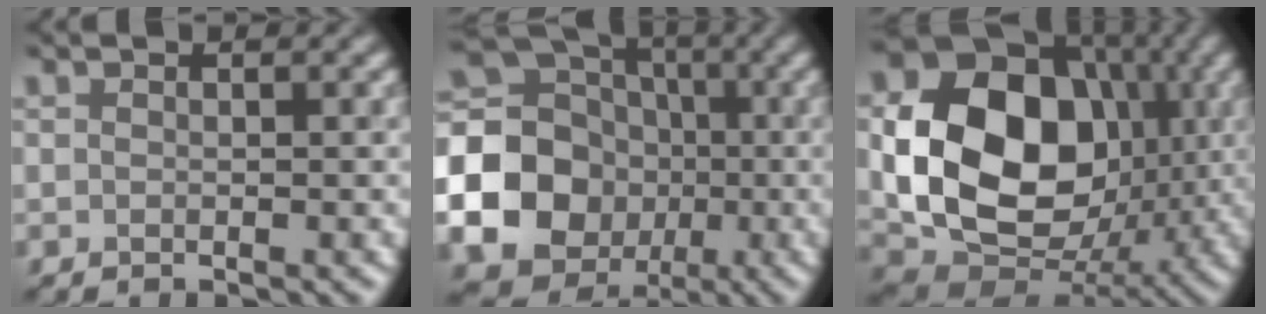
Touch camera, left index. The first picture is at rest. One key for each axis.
{"total": 23.2, "fx": -5.4, "fy": 21.7, "fz": 6.2, "tx": -0.175, "ty": -0.028, "tz": -0.121}
{"total": 14.8, "fx": 0.4, "fy": 11.6, "fz": 9.1, "tx": -0.159, "ty": -0.015, "tz": 0.010}